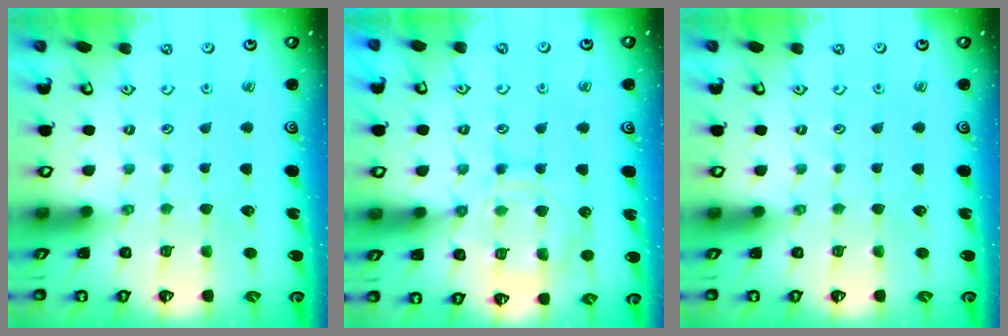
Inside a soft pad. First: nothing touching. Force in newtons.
{"total": 12.9, "press": 12.8, "slide": 1.1}
{"total": 0.0}